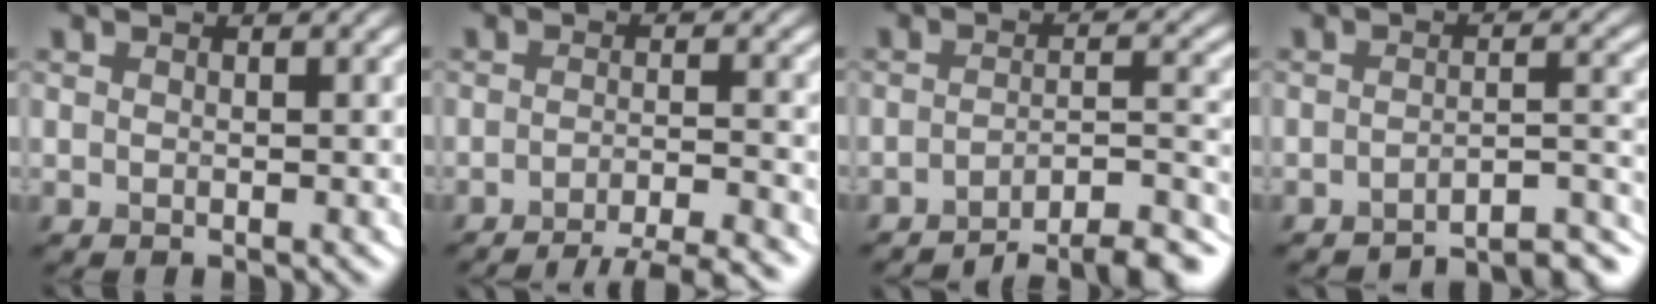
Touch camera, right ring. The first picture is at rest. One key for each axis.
{"total": 5.4, "fx": -4.2, "fy": 1.0, "fz": 3.2, "tx": -0.043, "ty": -0.004, "tz": -0.060}
{"total": 7.2, "fx": -5.9, "fy": 1.5, "fz": 3.8, "tx": -0.042, "ty": 0.009, "tz": -0.086}
{"total": 6.7, "fx": -6.0, "fy": 1.2, "fz": 2.7, "tx": -0.021, "ty": 0.007, "tz": -0.082}